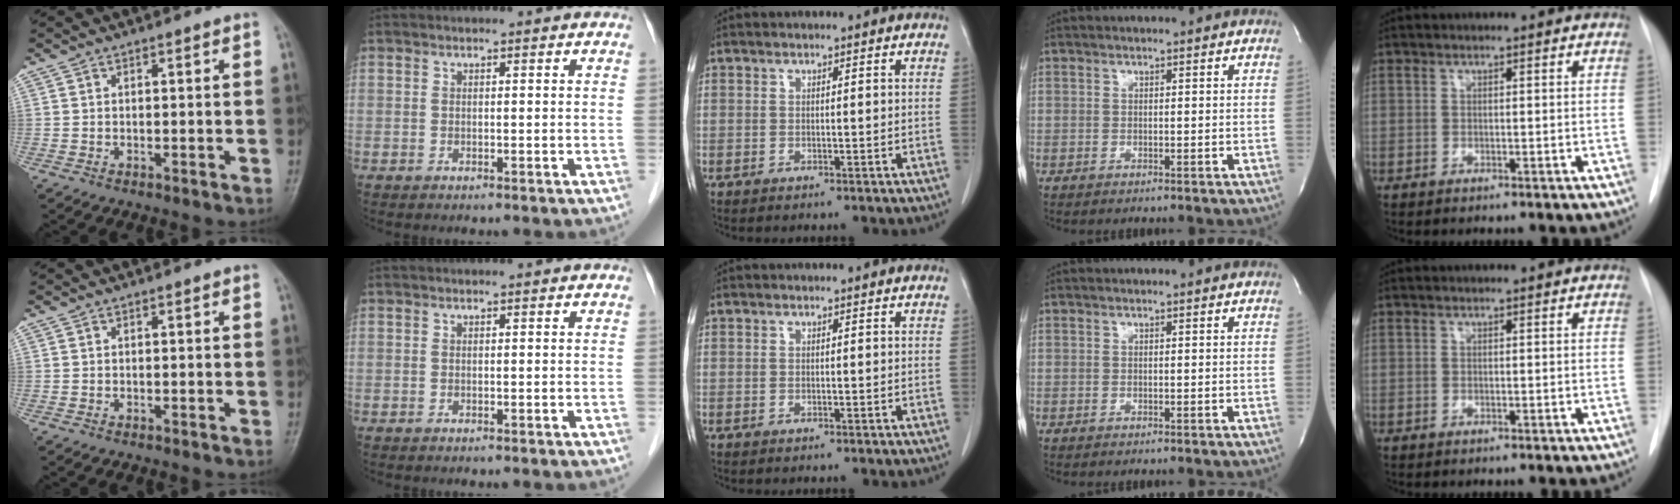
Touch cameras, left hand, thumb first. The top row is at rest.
{}